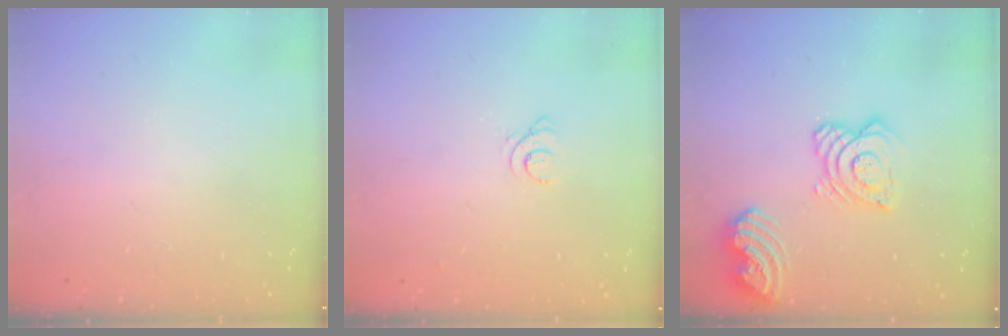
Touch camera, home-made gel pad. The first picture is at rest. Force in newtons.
{"total": 3.9, "press": 3.9, "slide": 0.4}
{"total": 16.3, "press": 16.1, "slide": 2.3}